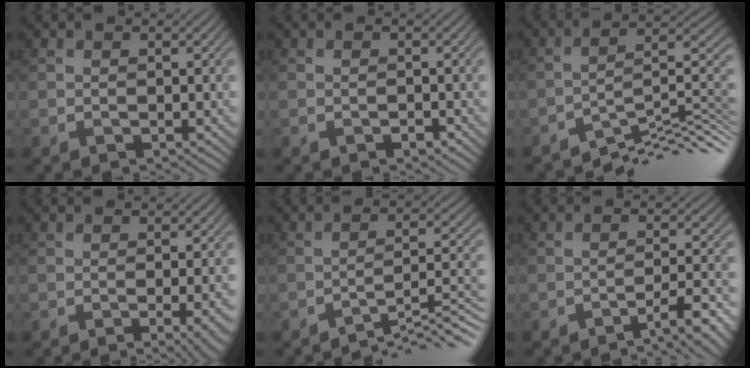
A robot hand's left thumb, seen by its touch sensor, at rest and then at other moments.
{"total": 0.7, "force": [-0.5, 0.3, 0.4], "torque": [-0.004, -0.001, -0.007]}
{"total": 10.5, "force": [-7.6, 2.0, 6.9], "torque": [-0.099, 0.005, -0.127]}
{"total": 5.9, "force": [-2.1, 1.7, 5.2], "torque": [-0.050, 0.001, -0.020]}
{"total": 8.7, "force": [-6.7, 1.1, 5.5], "torque": [-0.075, 0.017, -0.103]}
{"total": 6.8, "force": [-4.6, 1.1, 4.9], "torque": [-0.078, 0.011, -0.071]}